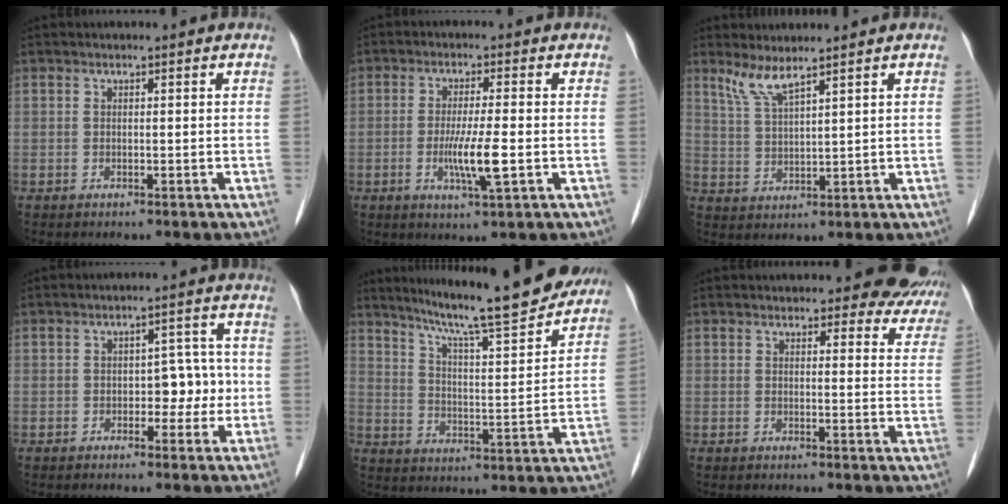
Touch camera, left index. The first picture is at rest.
{"total": 6.1, "force": [-1.5, 0.3, 5.9], "torque": [-0.117, -0.013, -0.028]}
{"total": 4.0, "force": [3.2, 0.1, 2.4], "torque": [-0.058, -0.002, 0.069]}
{"total": 5.2, "force": [-0.9, 2.9, 4.2], "torque": [-0.052, 0.022, -0.012]}
{"total": 16.4, "force": [14.3, 1.0, 7.9], "torque": [-0.127, -0.001, 0.210]}
{"total": 11.1, "force": [10.1, 3.5, 2.8], "torque": [0.009, -0.020, 0.087]}